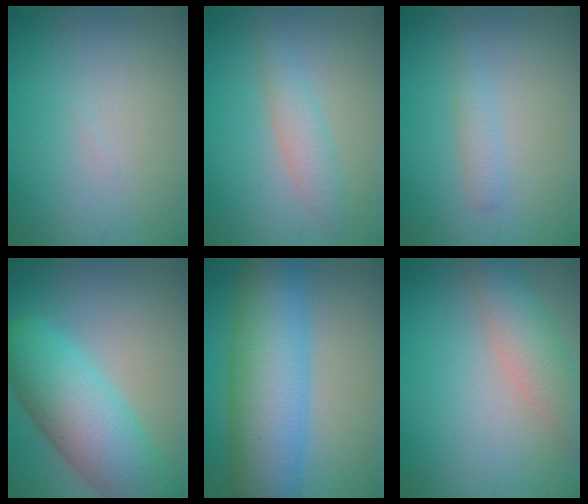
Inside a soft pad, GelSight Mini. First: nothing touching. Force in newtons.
{"total": 2.4, "press": 2.4, "slide": 0.0}
{"total": 1.3, "press": 1.3, "slide": 0.0}
{"total": 9.4, "press": 9.4, "slide": 0.4}
{"total": 10.2, "press": 10.2, "slide": 0.1}
{"total": 4.2, "press": 4.2, "slide": 0.2}